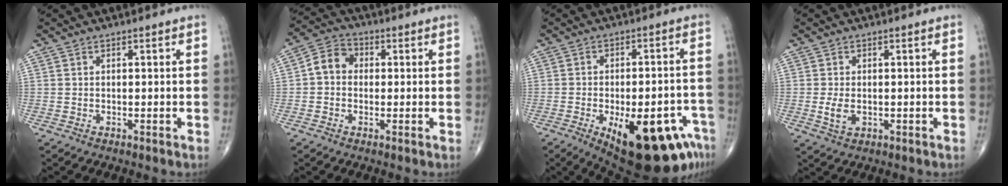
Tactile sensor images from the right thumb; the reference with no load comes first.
{"total": 6.0, "force": [0.1, 4.9, 3.4], "torque": [-0.045, 0.020, -0.009]}
{"total": 22.0, "force": [-10.8, 8.7, 17.0], "torque": [-0.167, 0.037, -0.135]}
{"total": 3.4, "force": [-0.4, 2.1, 2.6], "torque": [-0.053, -0.005, -0.004]}